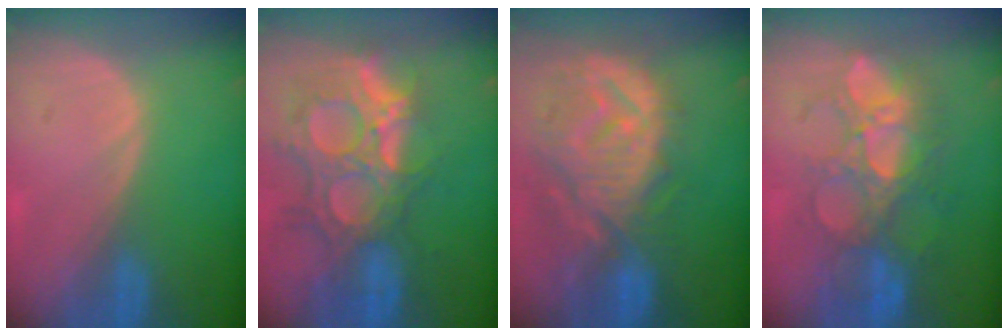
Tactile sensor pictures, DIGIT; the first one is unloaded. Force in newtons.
{"total": 13.3, "press": 11.4, "slide": 6.9}
{"total": 12.4, "press": 11.0, "slide": 5.7}
{"total": 10.0, "press": 9.3, "slide": 3.6}